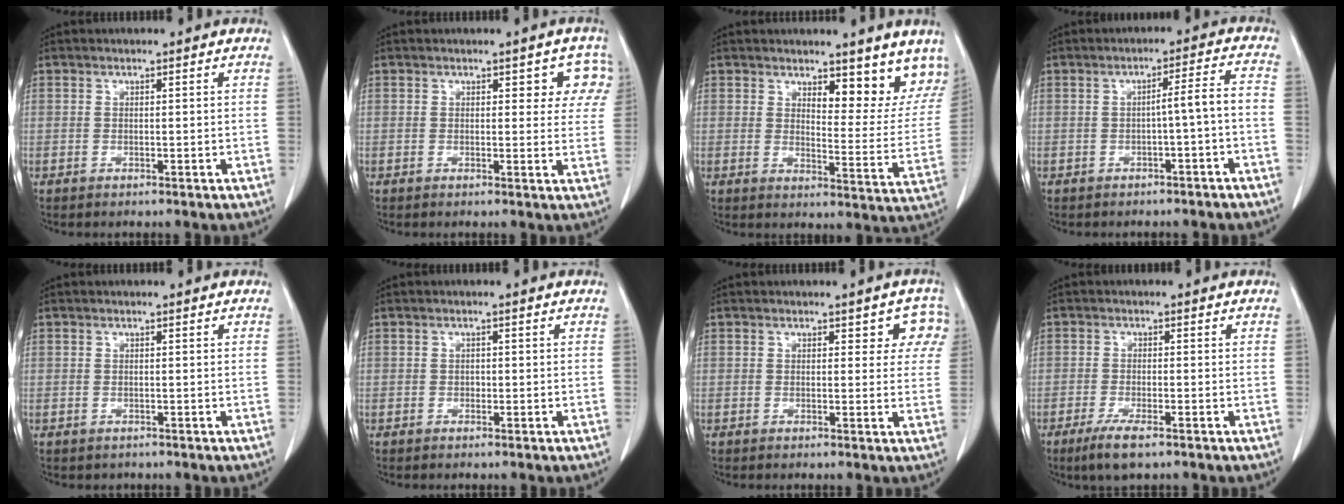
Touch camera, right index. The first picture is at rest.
{"total": 4.7, "force": [2.4, 2.8, 2.9], "torque": [-0.004, 0.002, 0.015]}
{"total": 9.7, "force": [8.0, 2.9, 4.7], "torque": [-0.033, -0.032, 0.089]}
{"total": 4.2, "force": [-1.6, -0.1, 3.8], "torque": [-0.052, 0.015, -0.023]}
{"total": 0.6, "force": [-0.3, 0.5, -0.1], "torque": [-0.001, 0.005, -0.004]}
{"total": 0.6, "force": [-0.2, 0.5, 0.2], "torque": [0.000, 0.003, -0.006]}
{"total": 4.2, "force": [2.4, 2.7, 2.2], "torque": [0.005, 0.003, 0.014]}
{"total": 4.5, "force": [-2.9, 0.7, 3.4], "torque": [-0.067, -0.010, -0.050]}